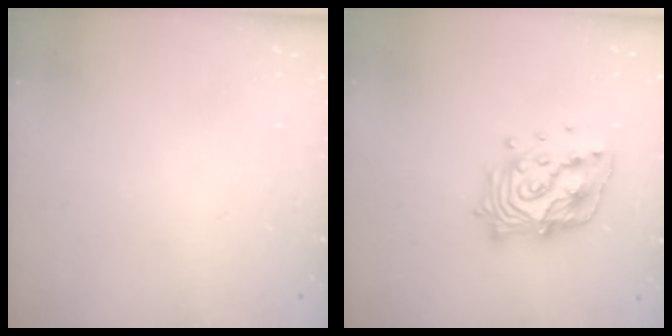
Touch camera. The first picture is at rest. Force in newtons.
{"total": 17.5, "press": 17.2, "slide": 2.8}